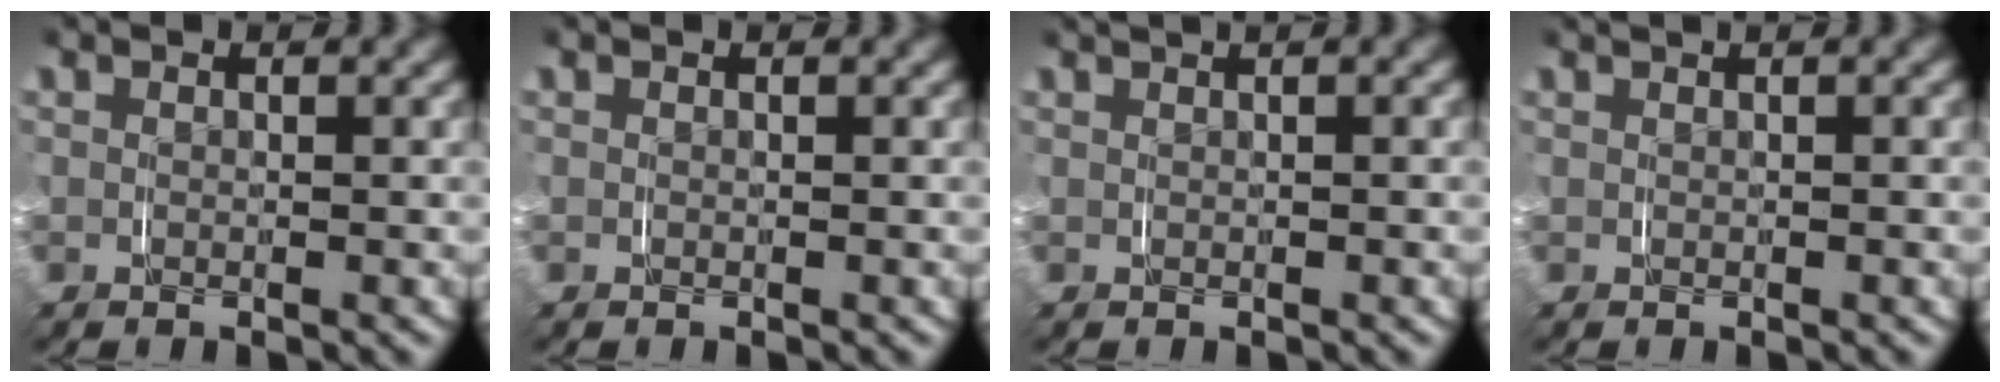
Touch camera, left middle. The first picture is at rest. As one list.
[{"total": 0.0}, {"total": 1.0, "force": [0.8, -0.1, 0.6], "torque": [-0.004, 0.010, 0.009]}, {"total": 0.6, "force": [0.5, -0.2, 0.3], "torque": [0.000, 0.008, 0.005]}]